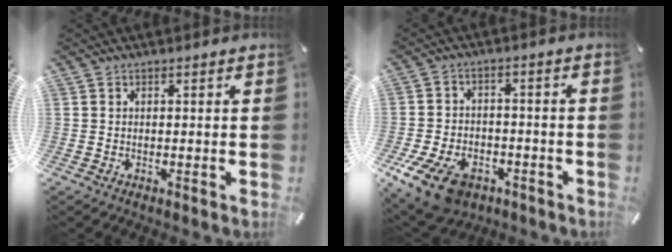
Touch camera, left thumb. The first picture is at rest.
{"total": 12.5, "force": [-7.0, 7.7, 6.9], "torque": [-0.140, 0.041, -0.124]}